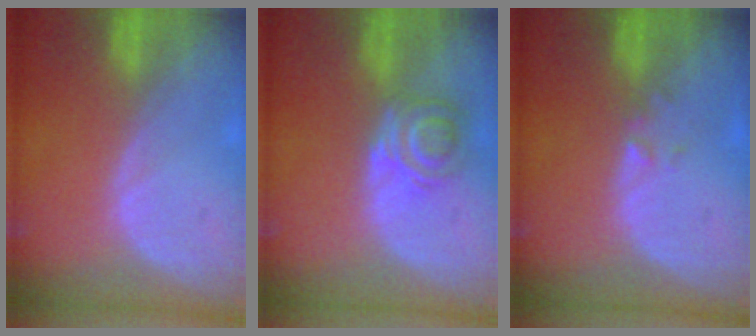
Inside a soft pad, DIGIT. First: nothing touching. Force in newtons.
{"total": 5.7, "press": 5.1, "slide": 2.5}
{"total": 1.3, "press": 1.0, "slide": 0.8}